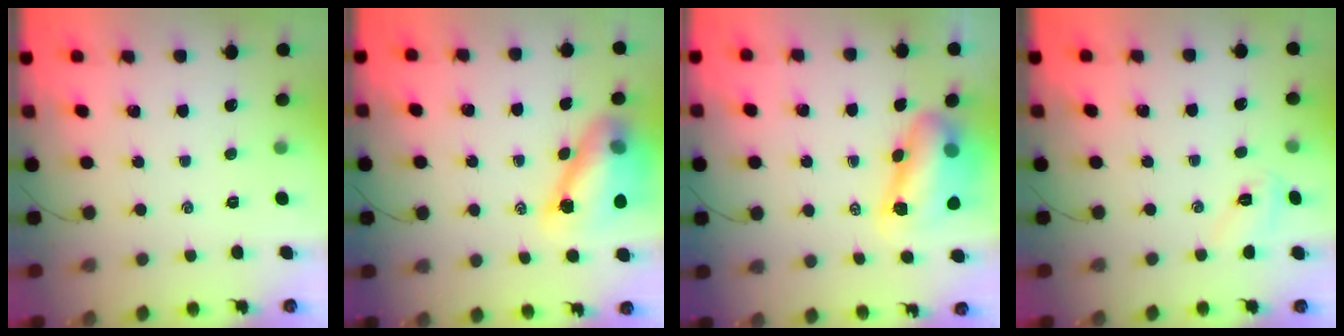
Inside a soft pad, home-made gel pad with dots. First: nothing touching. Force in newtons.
{"total": 13.6, "press": 13.0, "slide": 3.9}
{"total": 10.4, "press": 10.0, "slide": 2.8}
{"total": 4.5, "press": 4.4, "slide": 1.2}